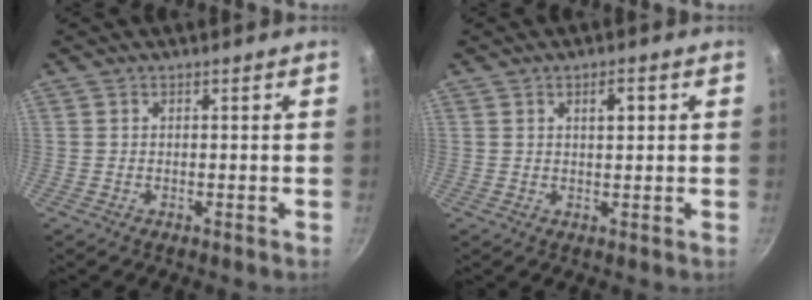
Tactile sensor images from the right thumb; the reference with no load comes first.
{"total": 3.1, "force": [1.1, 1.3, 2.6], "torque": [-0.030, 0.002, 0.018]}